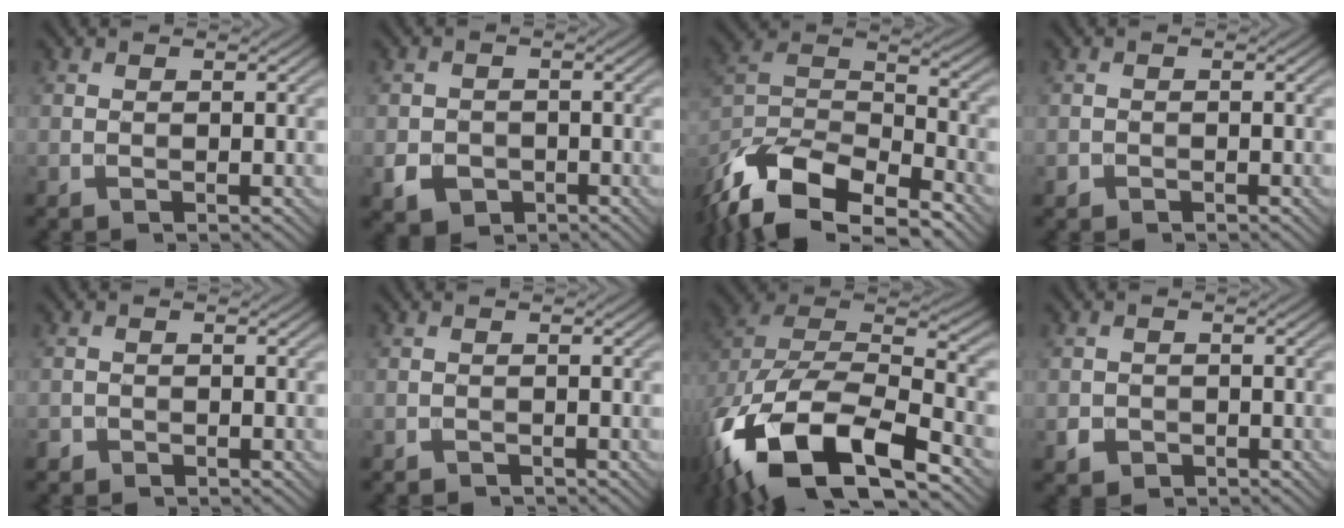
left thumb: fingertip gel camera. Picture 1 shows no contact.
{"total": 3.6, "force": [-1.6, 3.0, 1.4], "torque": [-0.029, -0.012, -0.029]}
{"total": 15.5, "force": [-11.3, 6.3, 8.4], "torque": [-0.216, -0.027, -0.193]}
{"total": 0.8, "force": [-0.6, 0.6, 0.1], "torque": [-0.001, -0.004, -0.011]}
{"total": 1.3, "force": [-0.9, 0.8, 0.1], "torque": [-0.001, -0.002, -0.022]}
{"total": 0.7, "force": [-0.7, 0.2, 0.0], "torque": [0.002, -0.003, -0.013]}
{"total": 18.1, "force": [-8.8, 9.2, 12.9], "torque": [-0.291, -0.044, -0.141]}
{"total": 1.9, "force": [-1.0, 1.6, 0.6], "torque": [-0.008, -0.006, -0.020]}